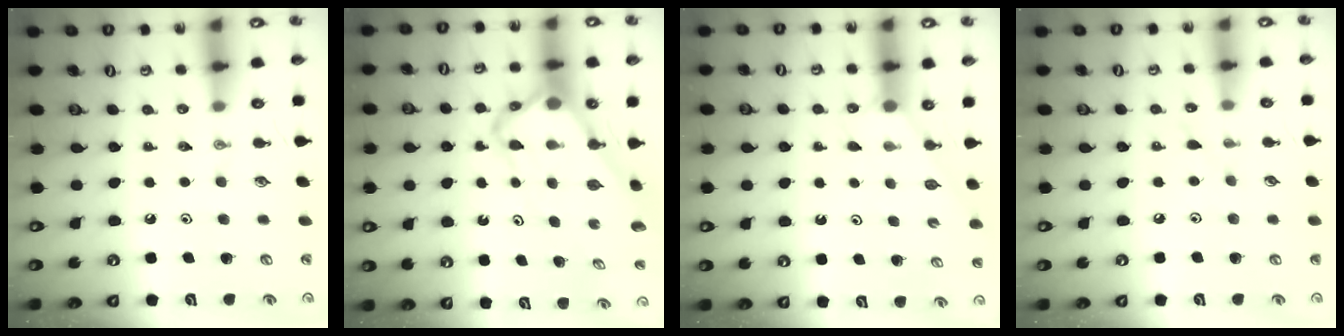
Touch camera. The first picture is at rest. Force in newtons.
{"total": 6.7, "press": 6.6, "slide": 0.6}
{"total": 3.4, "press": 3.4, "slide": 0.3}
{"total": 4.3, "press": 4.3, "slide": 0.5}